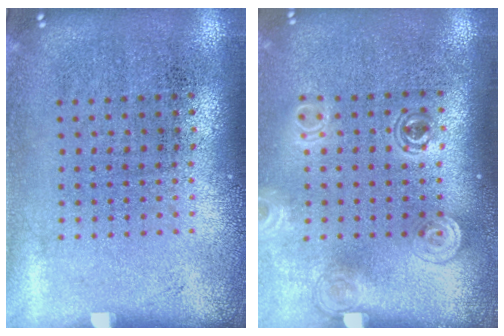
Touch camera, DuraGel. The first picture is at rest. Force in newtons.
{"total": 1.4, "press": 1.2, "slide": 0.8}